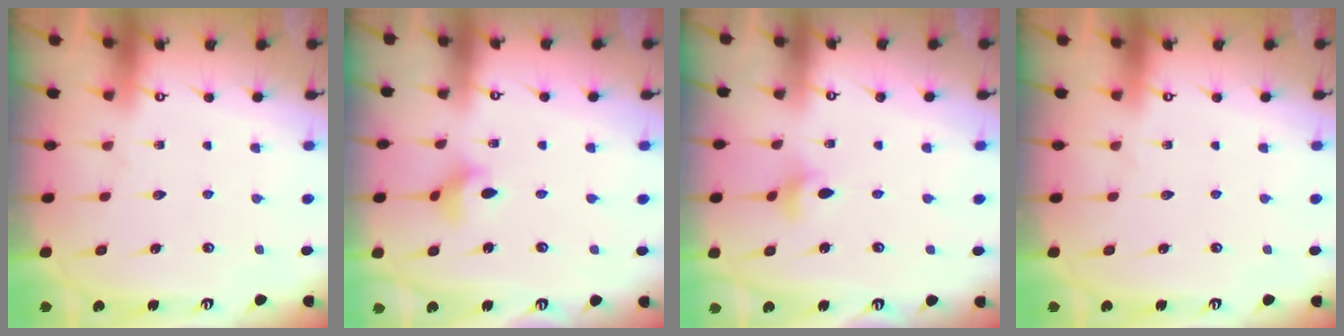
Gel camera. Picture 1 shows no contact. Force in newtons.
{"total": 3.9, "press": 3.8, "slide": 0.8}
{"total": 2.8, "press": 2.8, "slide": 0.4}
{"total": 0.0}